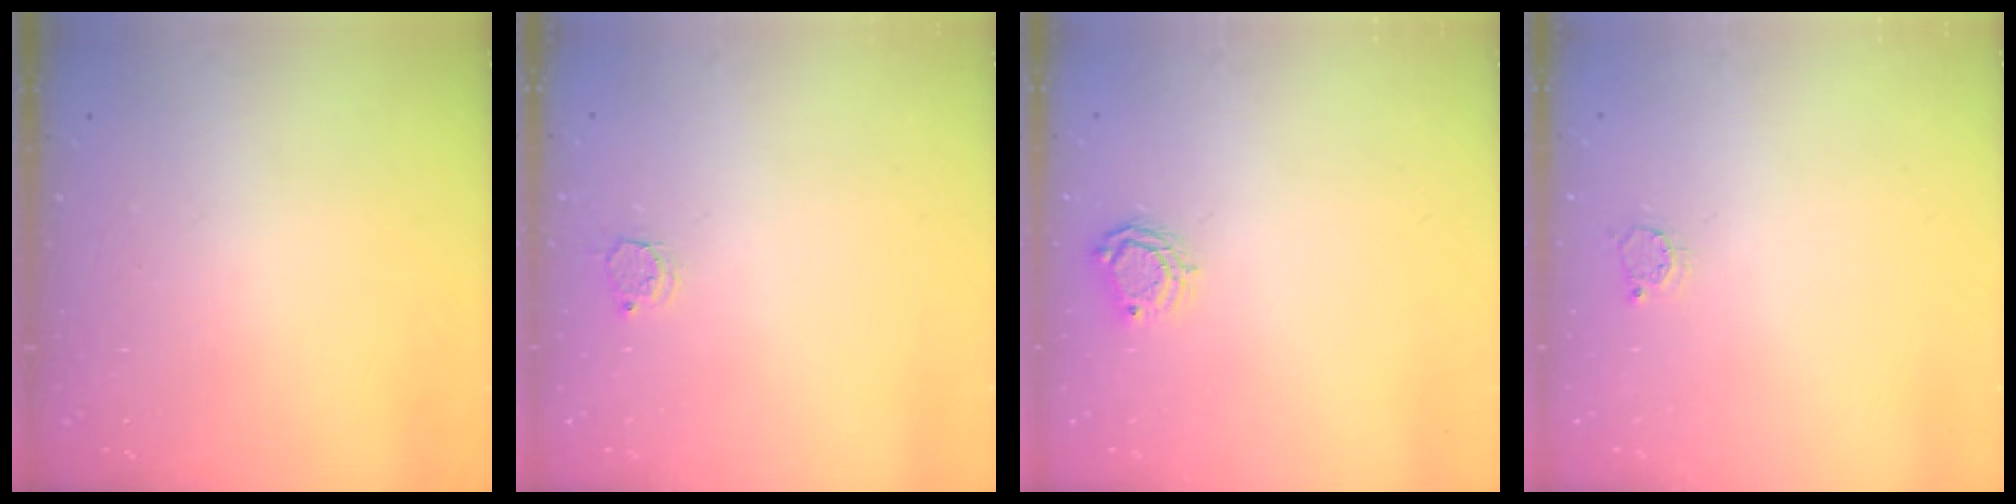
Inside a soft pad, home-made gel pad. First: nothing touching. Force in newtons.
{"total": 2.7, "press": 2.7, "slide": 0.3}
{"total": 4.9, "press": 4.9, "slide": 0.5}
{"total": 2.7, "press": 2.7, "slide": 0.2}